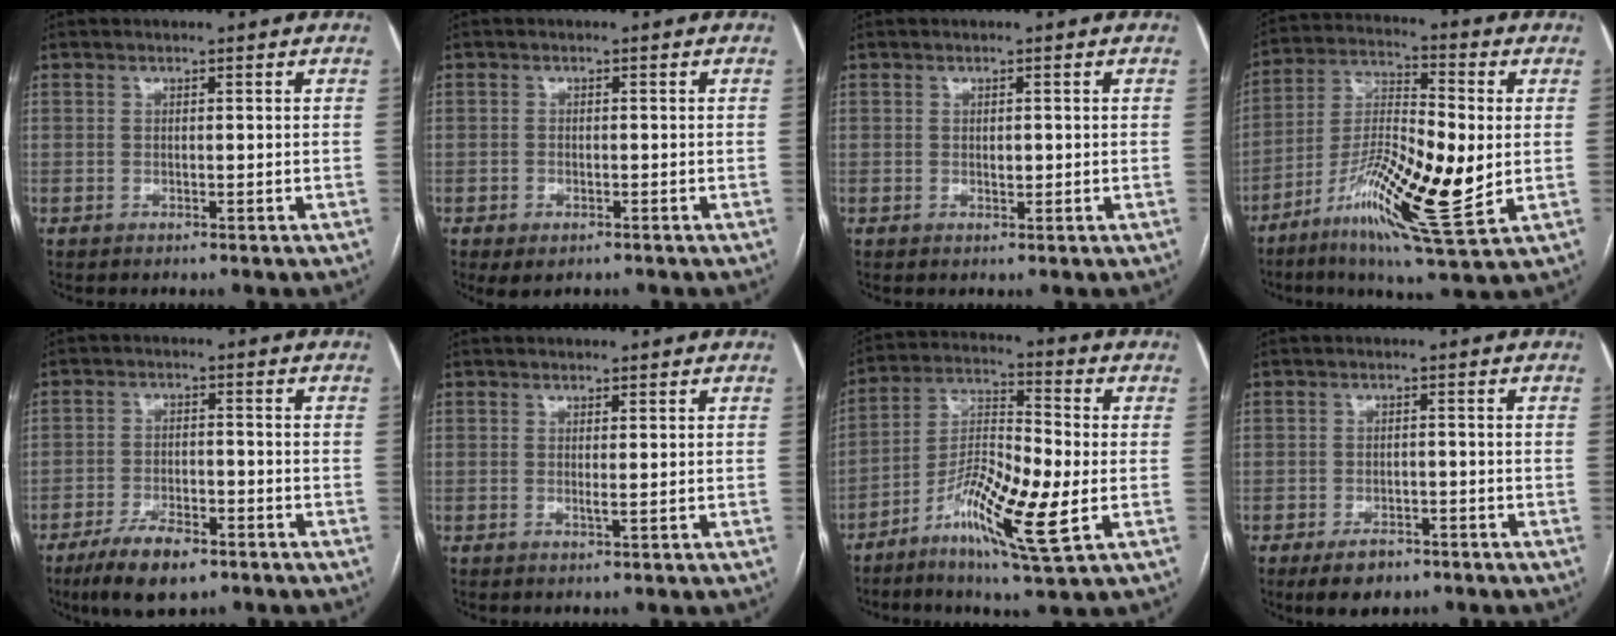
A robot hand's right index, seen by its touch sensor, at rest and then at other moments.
{"total": 2.5, "force": [-1.5, 1.3, 1.6], "torque": [-0.026, -0.003, -0.014]}
{"total": 1.1, "force": [0.0, 0.6, 0.9], "torque": [-0.012, 0.000, 0.001]}
{"total": 17.5, "force": [-4.0, 3.2, 16.7], "torque": [-0.323, -0.011, -0.070]}
{"total": 8.3, "force": [-5.6, 2.7, 5.5], "torque": [-0.099, -0.008, -0.093]}
{"total": 0.8, "force": [0.2, -0.1, 0.8], "torque": [-0.018, -0.003, 0.003]}
{"total": 14.1, "force": [-4.7, 2.2, 13.1], "torque": [-0.252, -0.008, -0.085]}
{"total": 4.8, "force": [-3.2, 2.4, 2.6], "torque": [-0.044, -0.002, -0.046]}